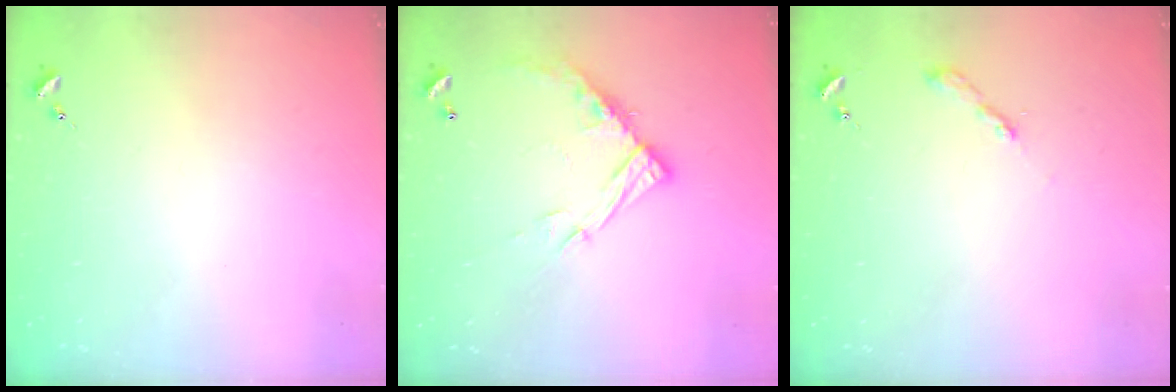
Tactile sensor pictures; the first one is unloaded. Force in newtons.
{"total": 13.3, "press": 13.2, "slide": 1.2}
{"total": 2.0, "press": 2.0, "slide": 0.2}